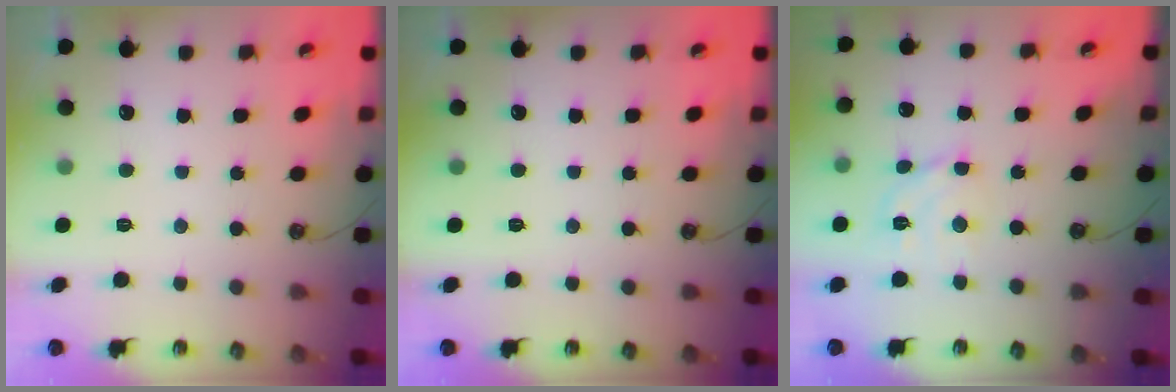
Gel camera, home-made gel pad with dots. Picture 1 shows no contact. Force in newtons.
{"total": 0.0}
{"total": 8.3, "press": 8.3, "slide": 0.8}